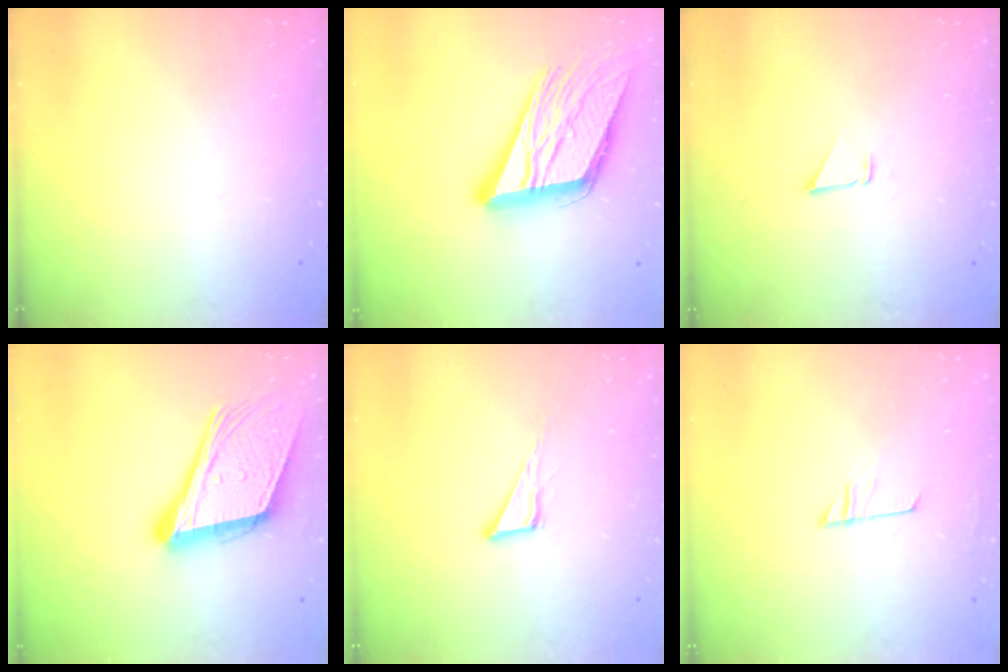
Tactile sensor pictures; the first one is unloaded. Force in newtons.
{"total": 18.6, "press": 18.4, "slide": 2.2}
{"total": 1.9, "press": 1.9, "slide": 0.0}
{"total": 20.1, "press": 19.6, "slide": 4.5}
{"total": 5.0, "press": 5.0, "slide": 0.1}
{"total": 6.4, "press": 6.4, "slide": 0.3}